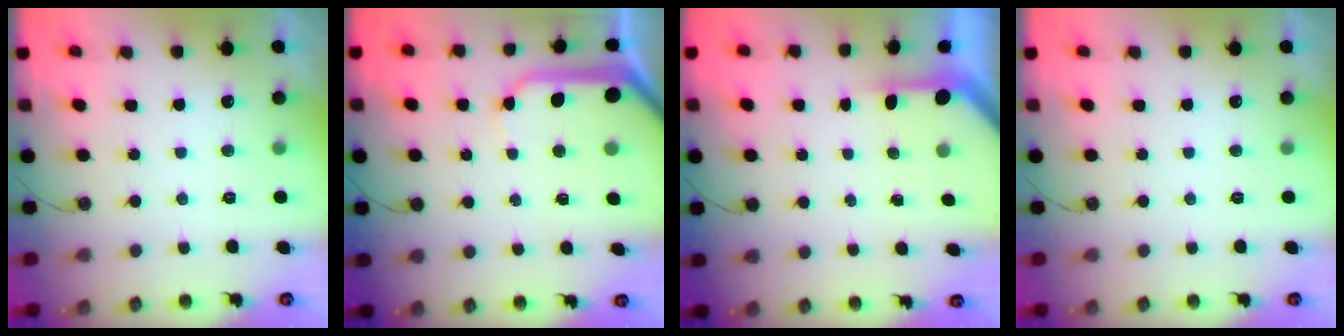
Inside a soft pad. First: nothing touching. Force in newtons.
{"total": 9.1, "press": 9.1, "slide": 0.8}
{"total": 2.8, "press": 2.8, "slide": 0.2}
{"total": 0.0}